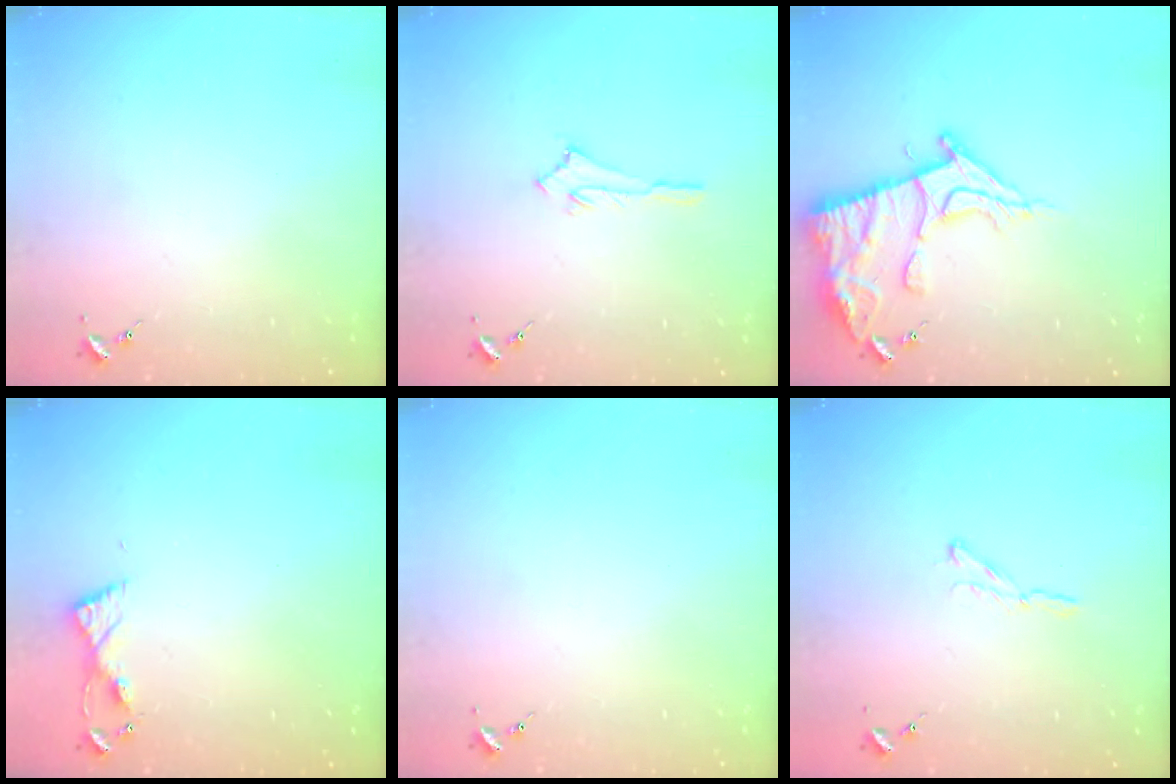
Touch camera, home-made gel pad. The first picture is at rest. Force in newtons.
{"total": 2.6, "press": 2.6, "slide": 0.3}
{"total": 14.9, "press": 14.9, "slide": 1.5}
{"total": 5.1, "press": 5.1, "slide": 0.5}
{"total": 0.0}
{"total": 2.9, "press": 2.9, "slide": 0.3}